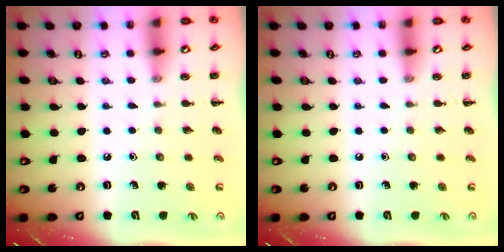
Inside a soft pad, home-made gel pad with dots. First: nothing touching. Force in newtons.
{"total": 0.0}